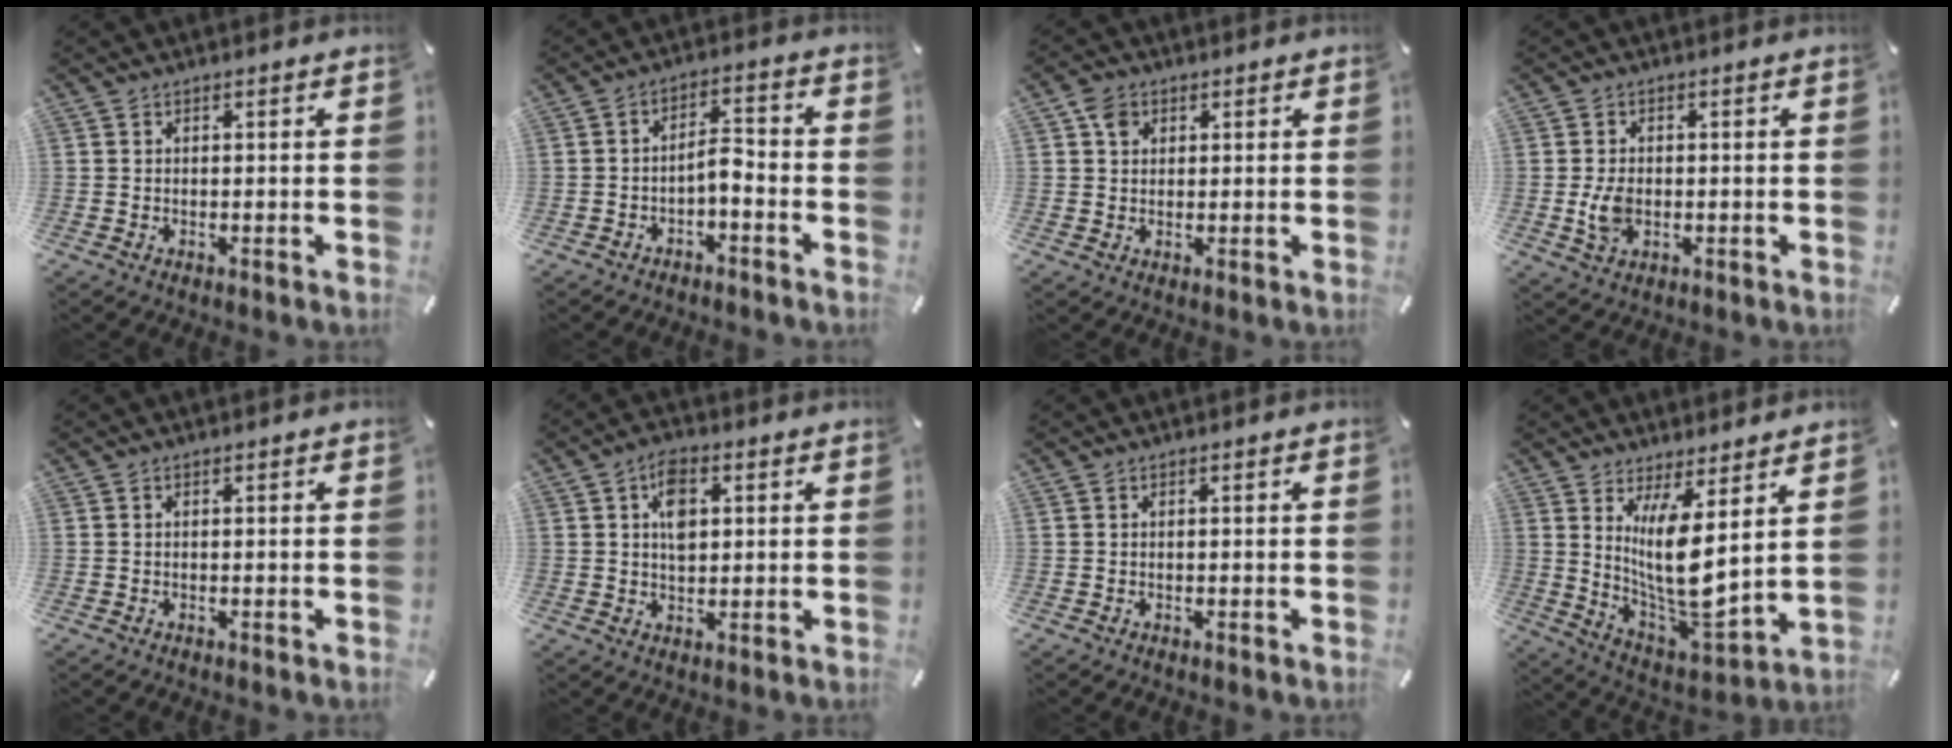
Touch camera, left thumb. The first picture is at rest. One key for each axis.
{"total": 5.6, "fx": -2.5, "fy": 2.5, "fz": 4.3, "tx": -0.080, "ty": 0.019, "tz": -0.049}
{"total": 4.1, "fx": 1.4, "fy": 3.4, "fz": 1.8, "tx": -0.031, "ty": 0.004, "tz": 0.025}
{"total": 5.2, "fx": -0.6, "fy": 3.7, "fz": 3.6, "tx": -0.075, "ty": -0.003, "tz": -0.013}
{"total": 0.0}
{"total": 6.7, "fx": 1.7, "fy": 4.2, "fz": 5.0, "tx": -0.071, "ty": -0.003, "tz": 0.026}
{"total": 0.0}
{"total": 13.8, "fx": 5.5, "fy": 4.6, "fz": 11.8, "tx": -0.238, "ty": -0.061, "tz": 0.098}